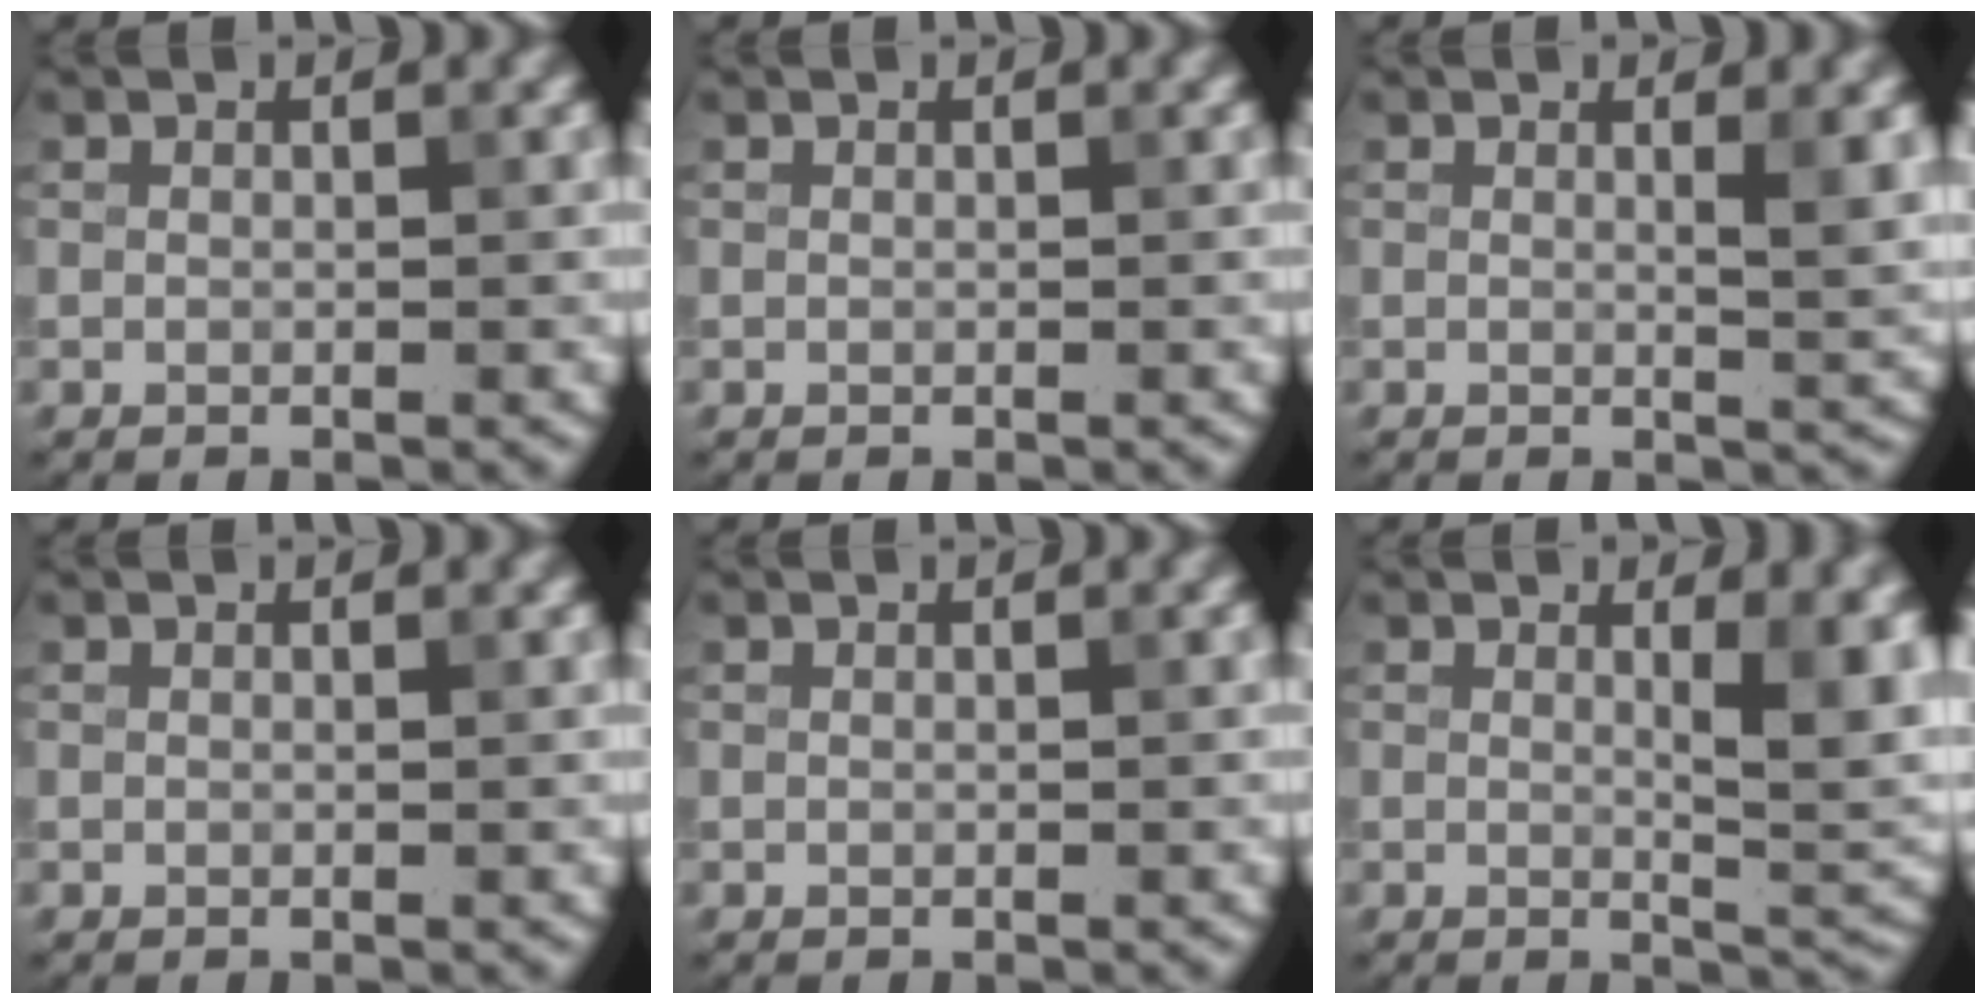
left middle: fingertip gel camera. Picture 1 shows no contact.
{"total": 0.0}
{"total": 2.7, "force": [0.8, 0.7, 2.5], "torque": [-0.027, -0.005, 0.012]}
{"total": 0.0}
{"total": 0.0}
{"total": 5.5, "force": [1.4, 1.7, 5.1], "torque": [-0.060, -0.010, 0.027]}